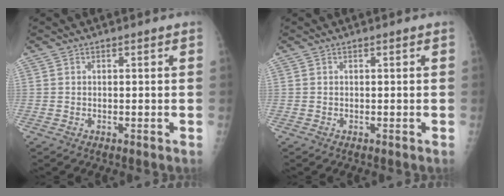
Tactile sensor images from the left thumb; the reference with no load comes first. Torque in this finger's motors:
{"motor_torque": [-0.02, 0.02, 0.00, 0.00, 0.00]}